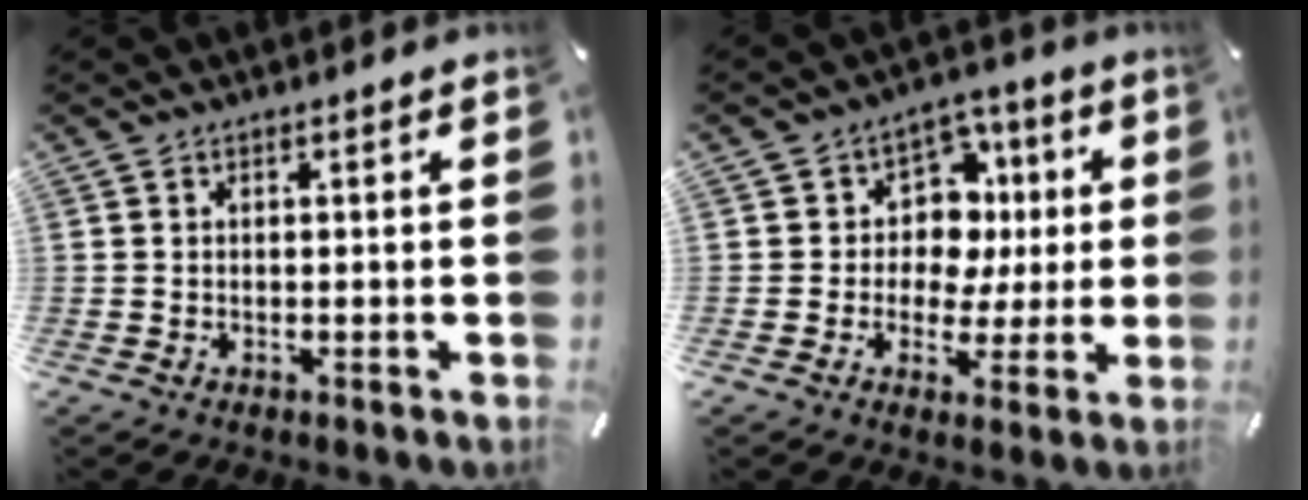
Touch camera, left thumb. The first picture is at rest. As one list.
[{"total": 10.5, "force": [0.9, 9.7, 3.9], "torque": [-0.060, 0.000, 0.023]}]